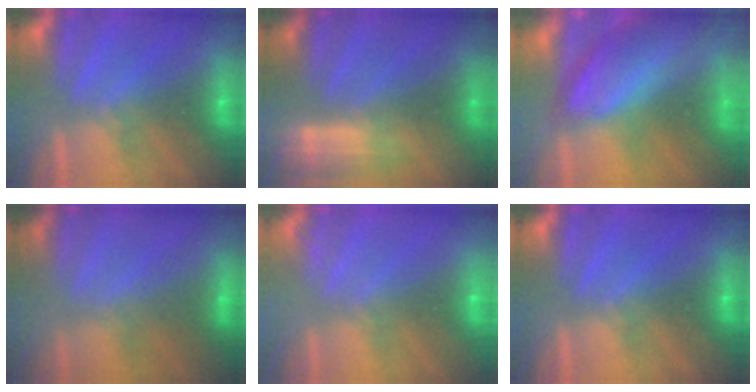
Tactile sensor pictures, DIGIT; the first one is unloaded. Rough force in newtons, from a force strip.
{"total": 2.4}
{"total": 11.4}
{"total": 3.0}
{"total": 2.1}
{"total": 0.0}